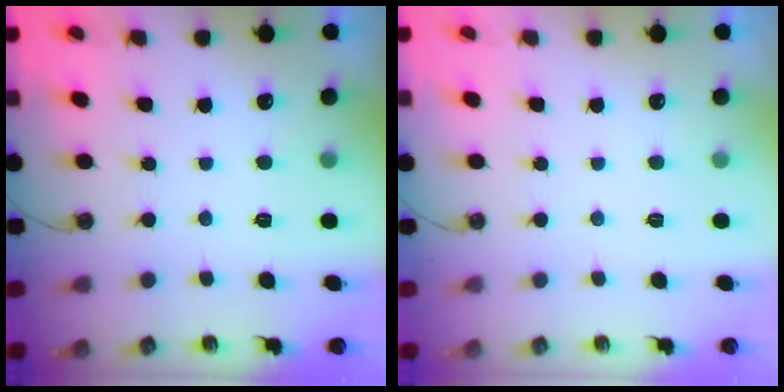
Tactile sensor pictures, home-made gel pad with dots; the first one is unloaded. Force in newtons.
{"total": 0.0}